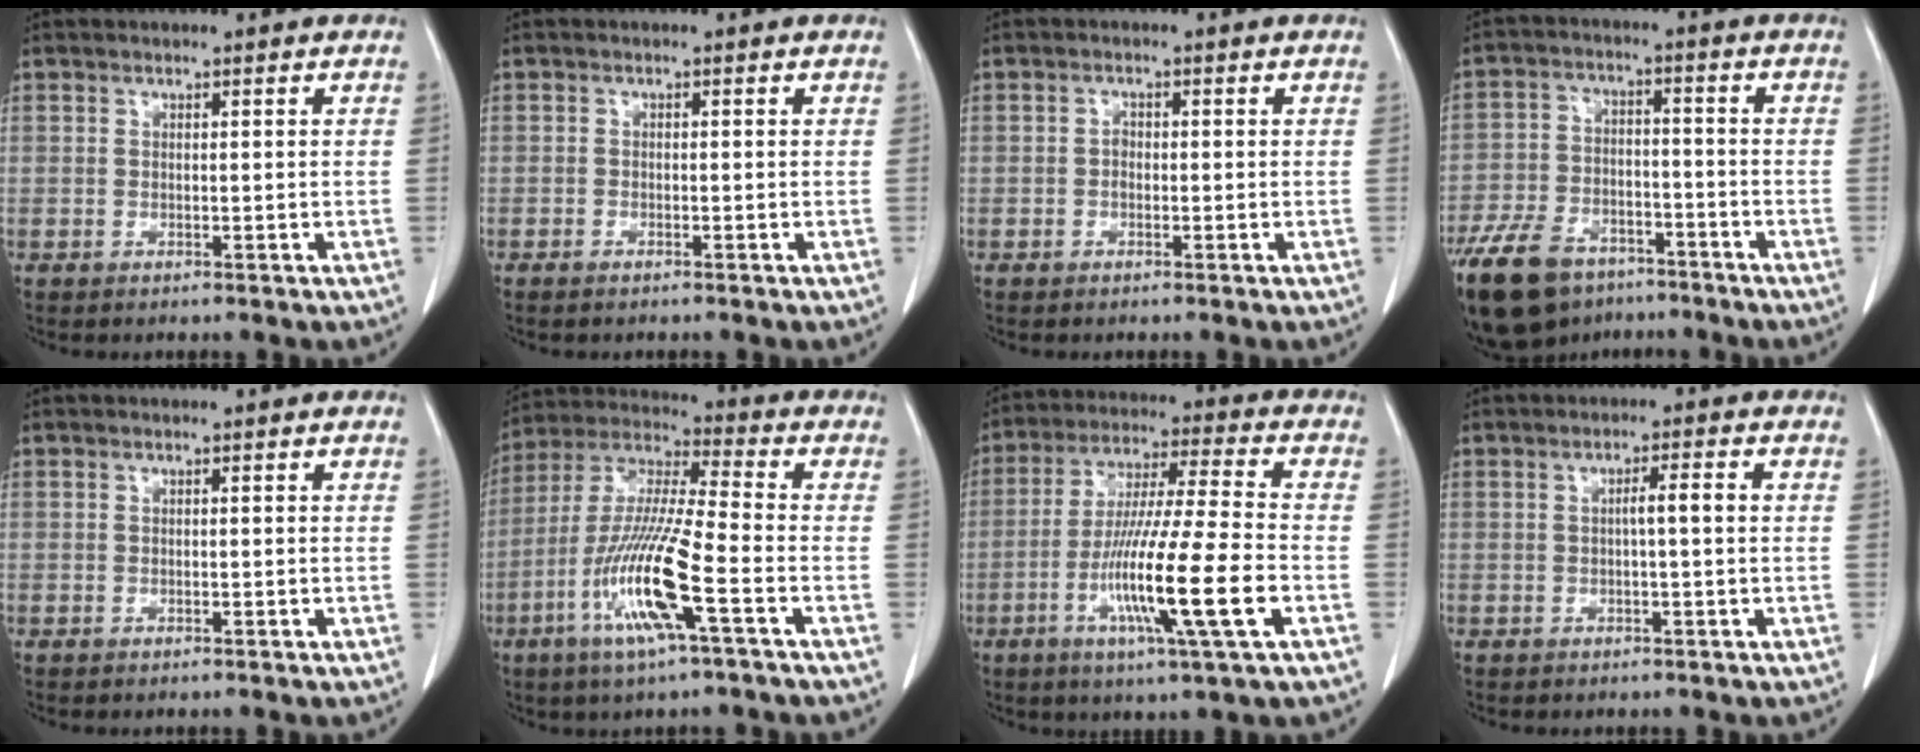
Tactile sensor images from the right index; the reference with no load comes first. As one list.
[{"total": 1.2, "force": [-0.6, 0.6, 0.7], "torque": [-0.015, 0.001, -0.008]}, {"total": 1.6, "force": [-0.2, 1.2, 1.0], "torque": [-0.019, 0.006, -0.005]}, {"total": 19.1, "force": [-12.9, 10.5, 9.3], "torque": [-0.248, -0.013, -0.217]}, {"total": 0.0}, {"total": 15.5, "force": [-5.8, 0.9, 14.3], "torque": [-0.297, -0.013, -0.112]}, {"total": 17.1, "force": [-5.3, 0.2, 16.2], "torque": [-0.305, -0.019, -0.096]}, {"total": 3.4, "force": [0.2, 0.5, 3.3], "torque": [-0.063, 0.010, 0.007]}]